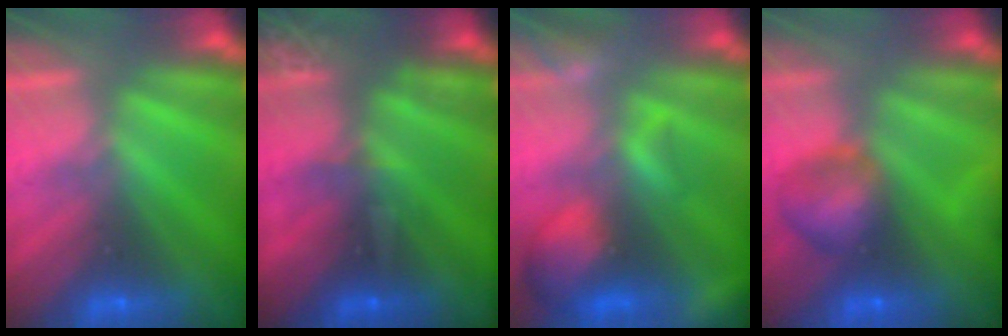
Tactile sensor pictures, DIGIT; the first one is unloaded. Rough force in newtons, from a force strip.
{"total": 3.0}
{"total": 7.7}
{"total": 8.9}